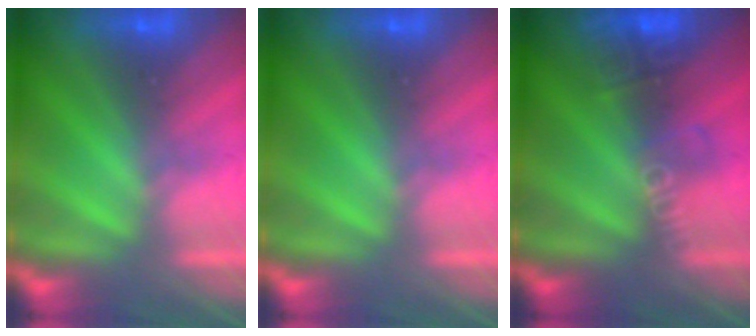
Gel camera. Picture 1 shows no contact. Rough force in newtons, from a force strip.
{"total": 0.0}
{"total": 2.7}